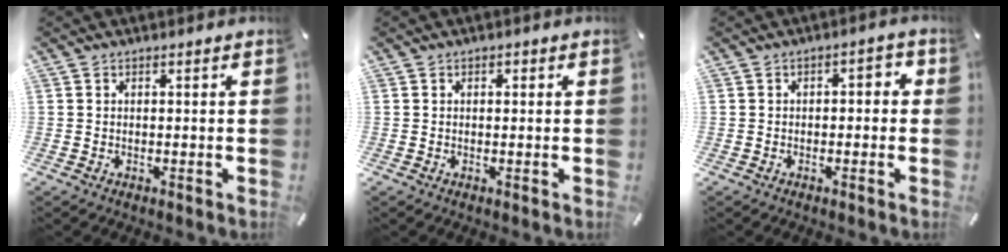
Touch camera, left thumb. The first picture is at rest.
{"total": 0.6, "force": [0.1, 0.5, 0.2], "torque": [-0.005, 0.004, 0.000]}
{"total": 2.7, "force": [-1.6, 1.5, 1.6], "torque": [-0.027, 0.016, -0.034]}